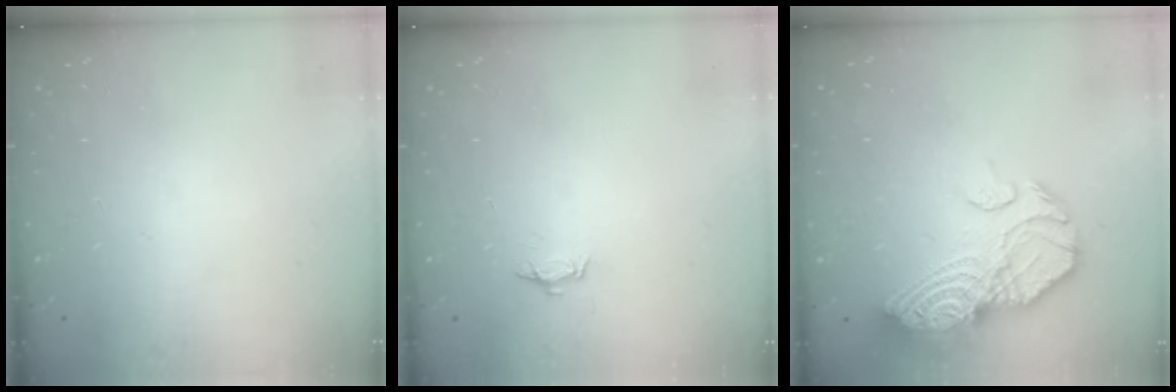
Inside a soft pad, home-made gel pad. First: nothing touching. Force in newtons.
{"total": 3.6, "press": 3.6, "slide": 0.4}
{"total": 19.4, "press": 16.7, "slide": 9.9}